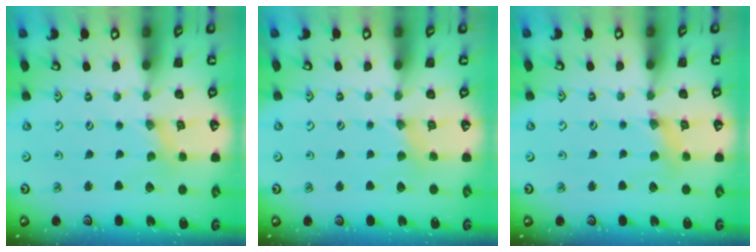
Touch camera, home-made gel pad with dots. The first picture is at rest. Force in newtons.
{"total": 3.6, "press": 3.5, "slide": 0.6}
{"total": 4.4, "press": 4.4, "slide": 0.4}